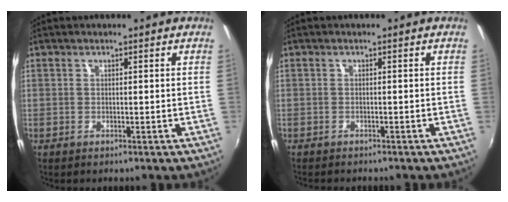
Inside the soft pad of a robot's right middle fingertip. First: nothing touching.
{"total": 2.4, "force": [-2.2, 0.5, 0.7], "torque": [-0.021, -0.014, -0.034]}